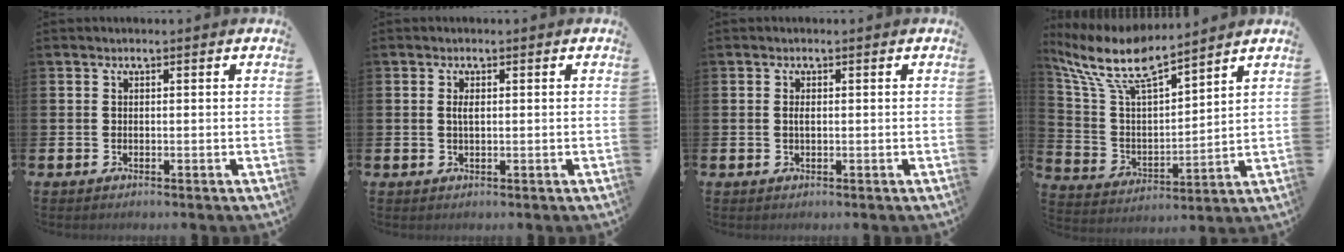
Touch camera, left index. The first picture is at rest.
{"total": 1.4, "force": [0.3, 0.5, 1.2], "torque": [-0.022, 0.003, 0.003]}
{"total": 0.9, "force": [0.1, 0.3, 0.8], "torque": [-0.014, 0.001, 0.001]}
{"total": 10.0, "force": [8.4, 2.3, 4.8], "torque": [-0.135, -0.048, 0.145]}